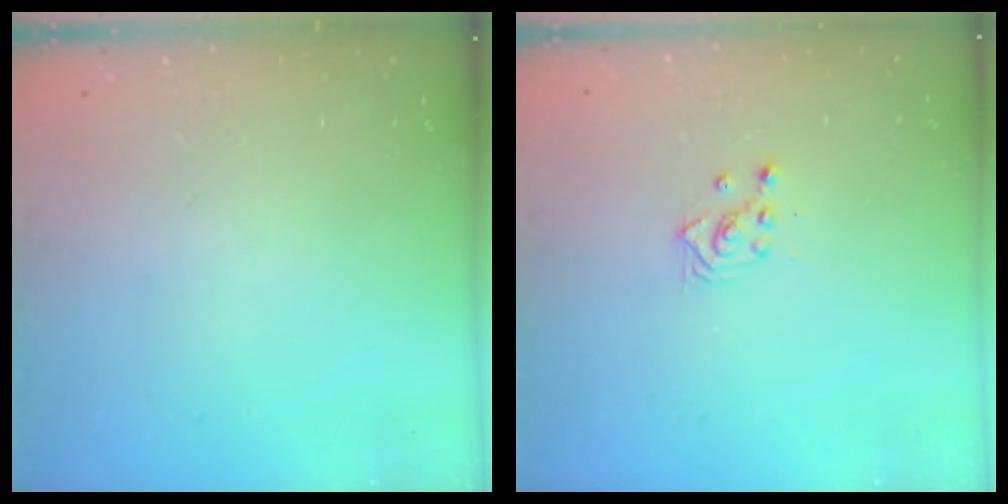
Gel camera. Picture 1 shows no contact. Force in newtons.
{"total": 2.3, "press": 2.3, "slide": 0.3}